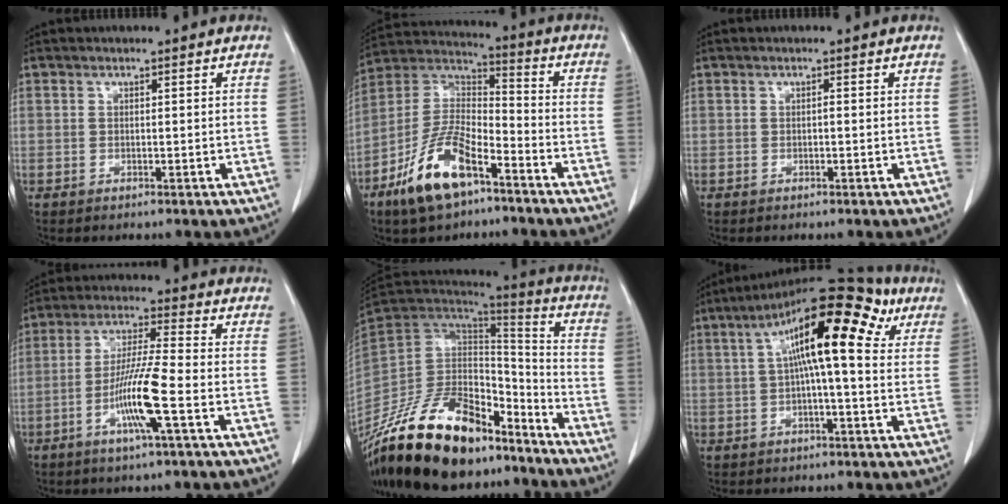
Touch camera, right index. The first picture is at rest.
{"total": 13.9, "force": [-8.2, 5.0, 10.0], "torque": [-0.205, 0.002, -0.154]}
{"total": 0.0}
{"total": 9.8, "force": [-3.4, -0.3, 9.2], "torque": [-0.179, -0.006, -0.067]}
{"total": 26.4, "force": [-19.9, 10.4, 13.8], "torque": [-0.289, -0.002, -0.348]}
{"total": 16.3, "force": [5.2, 3.7, 15.0], "torque": [-0.233, 0.057, 0.072]}